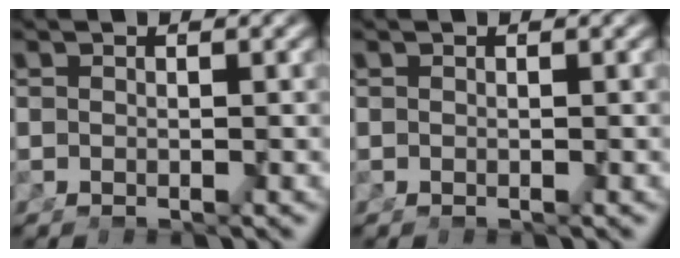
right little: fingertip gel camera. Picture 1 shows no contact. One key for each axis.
{"total": 0.0}